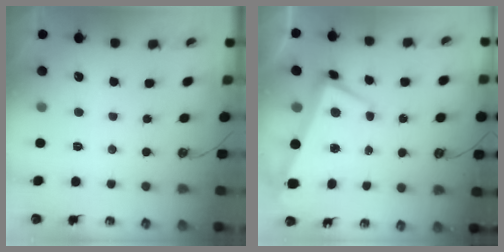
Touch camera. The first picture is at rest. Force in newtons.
{"total": 2.5, "press": 2.5, "slide": 0.4}